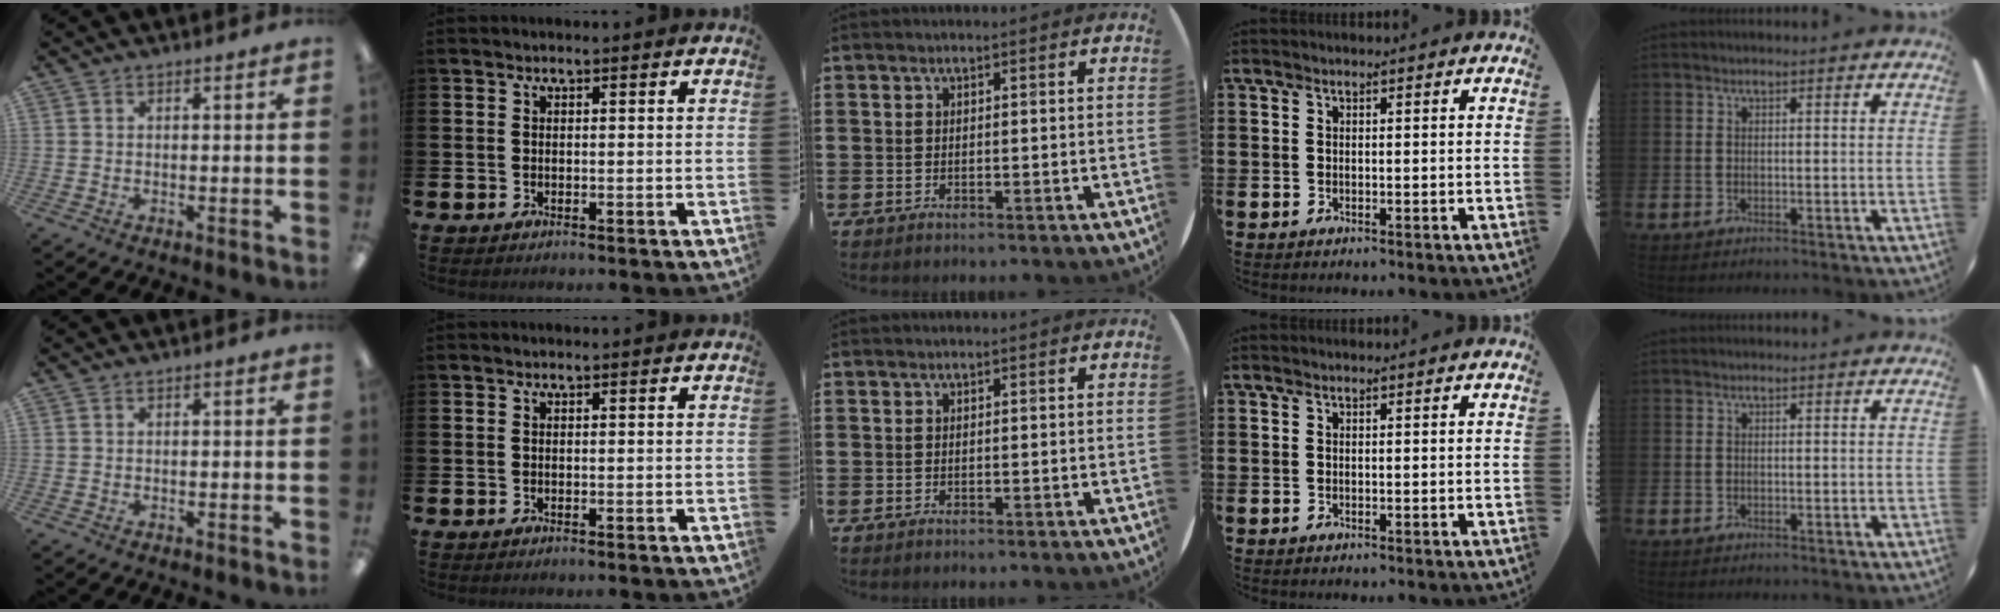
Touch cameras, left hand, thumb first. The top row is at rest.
{}